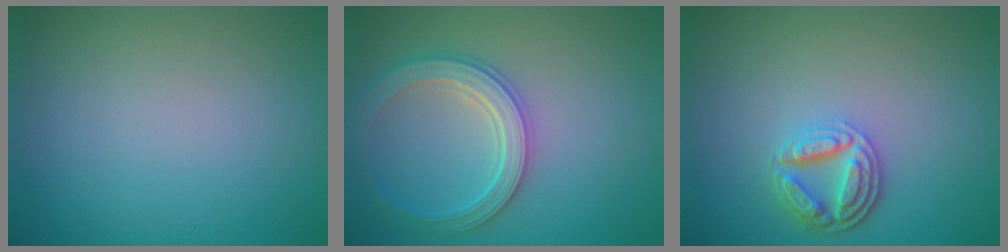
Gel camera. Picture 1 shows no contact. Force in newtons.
{"total": 4.1, "press": 4.0, "slide": 1.1}
{"total": 4.1, "press": 3.3, "slide": 2.5}